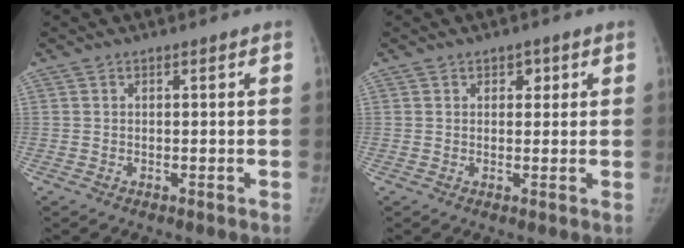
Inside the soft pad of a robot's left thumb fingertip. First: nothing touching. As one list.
[{"total": 2.1, "force": [1.0, 1.6, 1.0], "torque": [0.003, -0.003, 0.011]}]